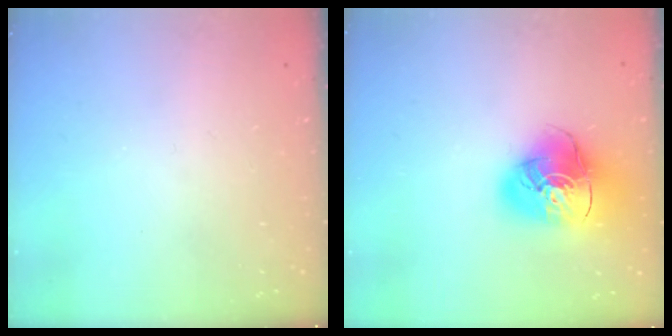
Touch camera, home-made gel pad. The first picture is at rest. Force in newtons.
{"total": 17.3, "press": 17.2, "slide": 2.0}